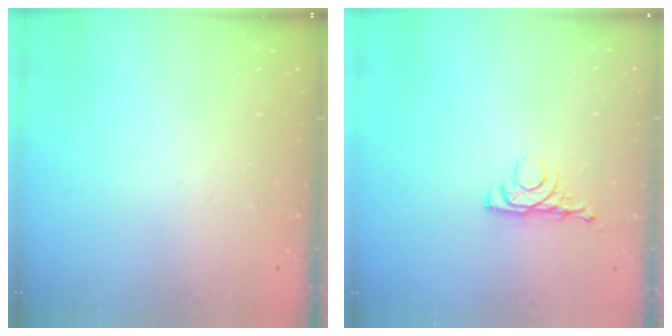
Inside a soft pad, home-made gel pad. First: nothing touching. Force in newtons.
{"total": 4.3, "press": 4.2, "slide": 0.7}